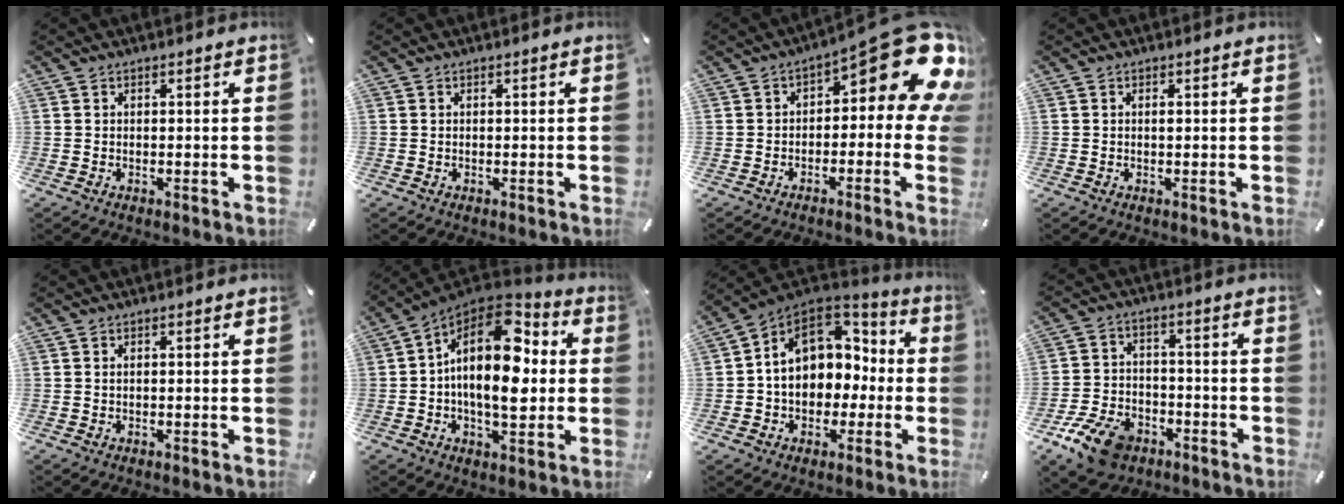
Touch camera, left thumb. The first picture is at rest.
{"total": 0.0}
{"total": 15.5, "force": [7.1, 6.0, 12.4], "torque": [-0.157, -0.058, 0.114]}
{"total": 0.5, "force": [0.1, 0.1, 0.5], "torque": [-0.011, -0.002, 0.001]}
{"total": 0.6, "force": [-0.1, 0.3, 0.6], "torque": [-0.012, 0.000, -0.002]}
{"total": 19.2, "force": [2.0, 10.7, 15.8], "torque": [-0.281, -0.022, 0.028]}
{"total": 12.3, "force": [2.0, 10.4, 6.3], "torque": [-0.106, -0.009, 0.044]}
{"total": 11.1, "force": [-6.7, 7.1, 5.2], "torque": [-0.102, 0.047, -0.119]}